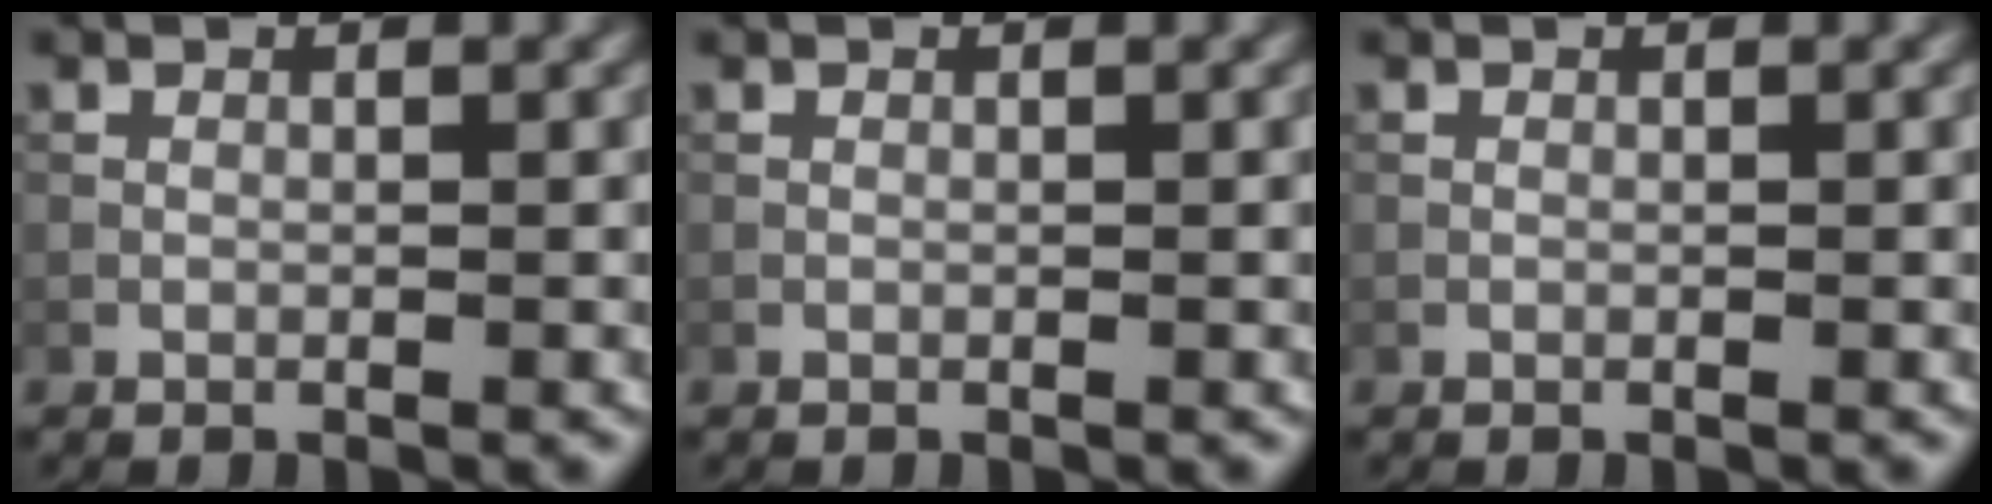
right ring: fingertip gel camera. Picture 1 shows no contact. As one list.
[{"total": 0.0}, {"total": 0.0}]